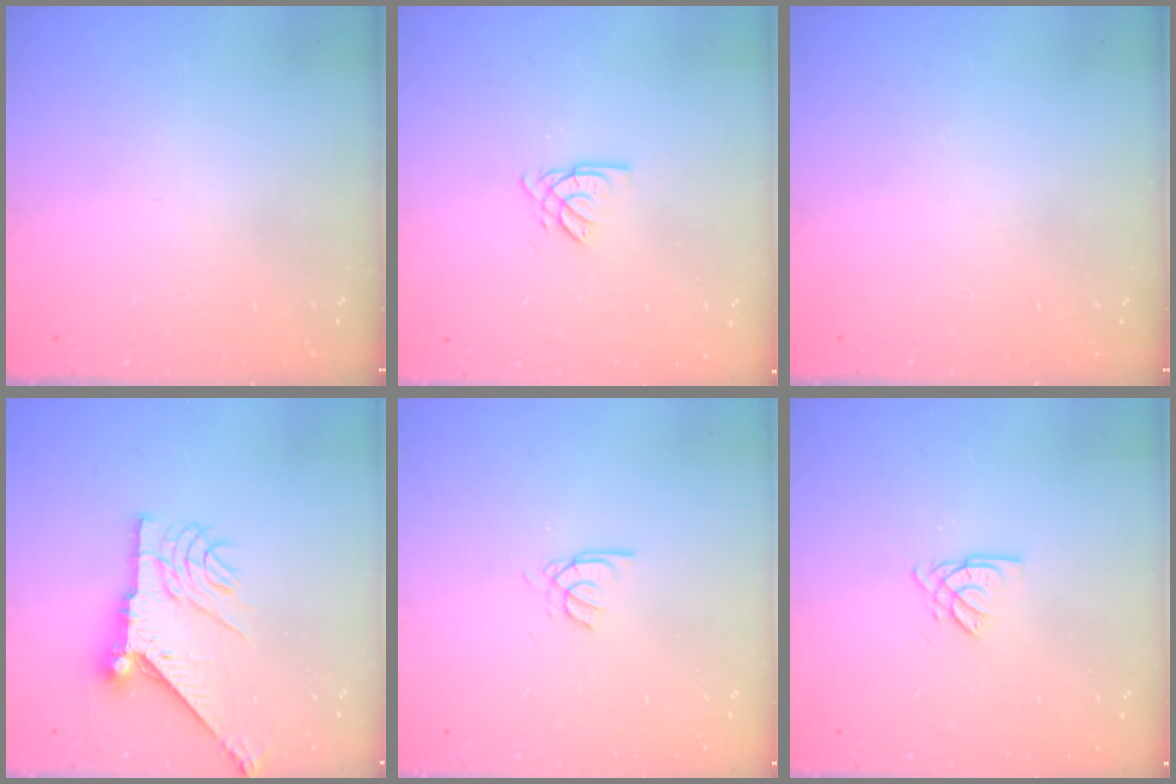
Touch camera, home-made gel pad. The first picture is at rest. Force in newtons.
{"total": 2.6, "press": 2.6, "slide": 0.1}
{"total": 0.0}
{"total": 13.4, "press": 13.4, "slide": 1.2}
{"total": 2.6, "press": 2.6, "slide": 0.4}
{"total": 2.6, "press": 2.6, "slide": 0.1}